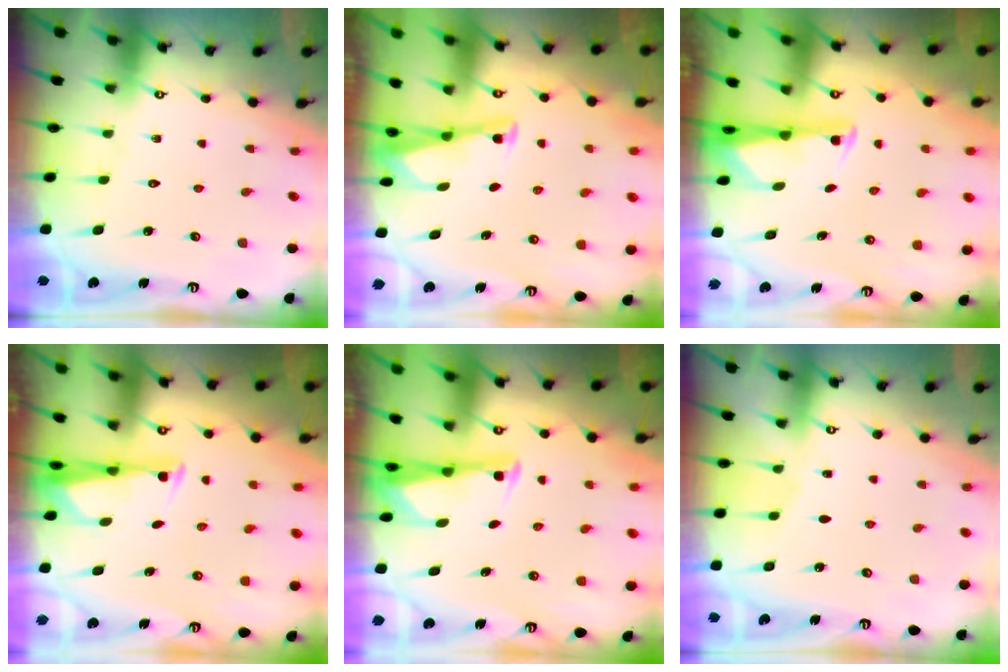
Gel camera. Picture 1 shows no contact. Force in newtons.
{"total": 2.9, "press": 2.8, "slide": 0.4}
{"total": 2.0, "press": 2.0, "slide": 0.3}
{"total": 2.7, "press": 2.6, "slide": 0.7}
{"total": 2.5, "press": 2.5, "slide": 0.3}
{"total": 1.6, "press": 1.5, "slide": 0.3}